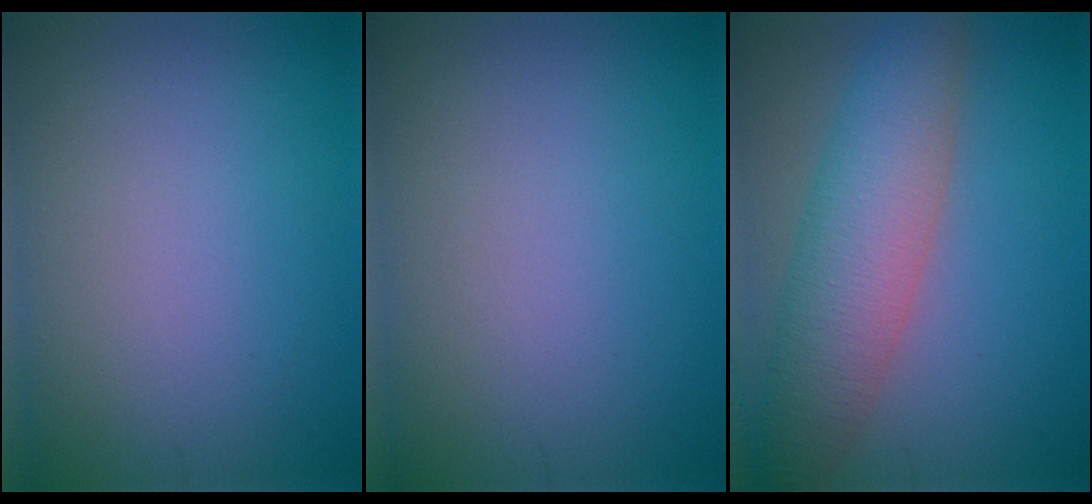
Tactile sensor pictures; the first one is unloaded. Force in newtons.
{"total": 0.0}
{"total": 7.0, "press": 7.0, "slide": 0.4}